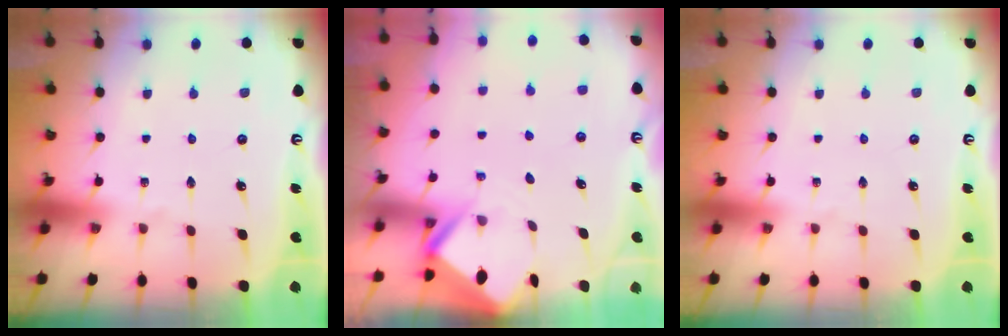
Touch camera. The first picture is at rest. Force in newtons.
{"total": 2.5, "press": 2.5, "slide": 0.2}
{"total": 0.0}